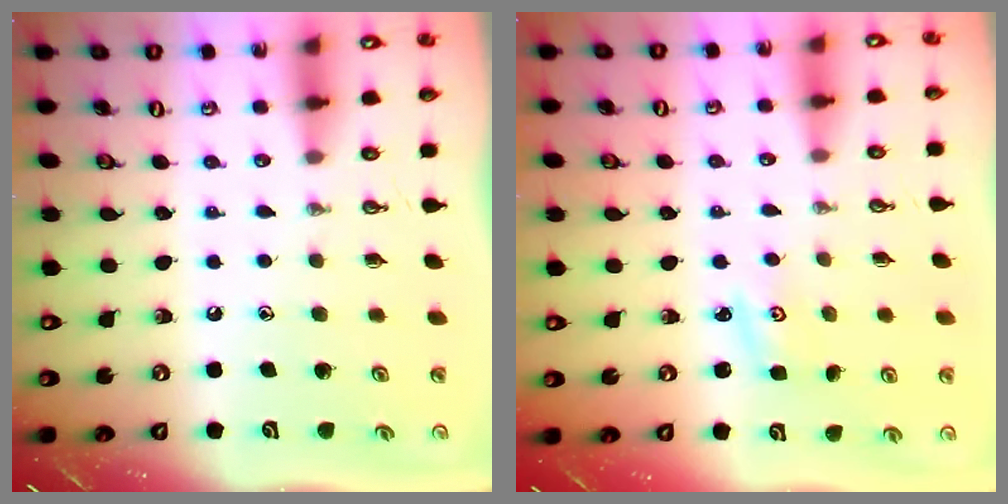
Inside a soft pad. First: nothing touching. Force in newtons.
{"total": 2.3, "press": 2.2, "slide": 0.4}